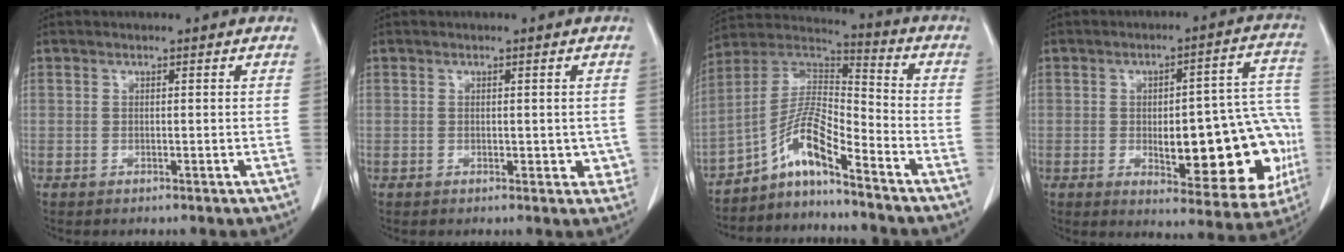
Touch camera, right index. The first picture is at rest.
{"total": 2.5, "force": [-0.2, 1.7, 1.8], "torque": [-0.011, 0.002, 0.001]}
{"total": 9.7, "force": [-6.4, 1.2, 7.2], "torque": [-0.147, 0.022, -0.121]}
{"total": 20.3, "force": [-3.7, 6.8, 18.8], "torque": [-0.166, 0.039, -0.019]}